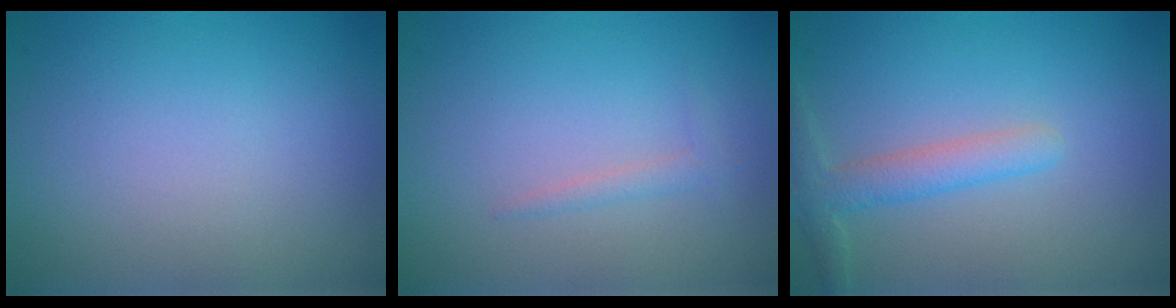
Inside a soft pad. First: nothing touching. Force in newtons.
{"total": 1.0, "press": 1.0, "slide": 0.1}
{"total": 2.5, "press": 2.5, "slide": 0.0}